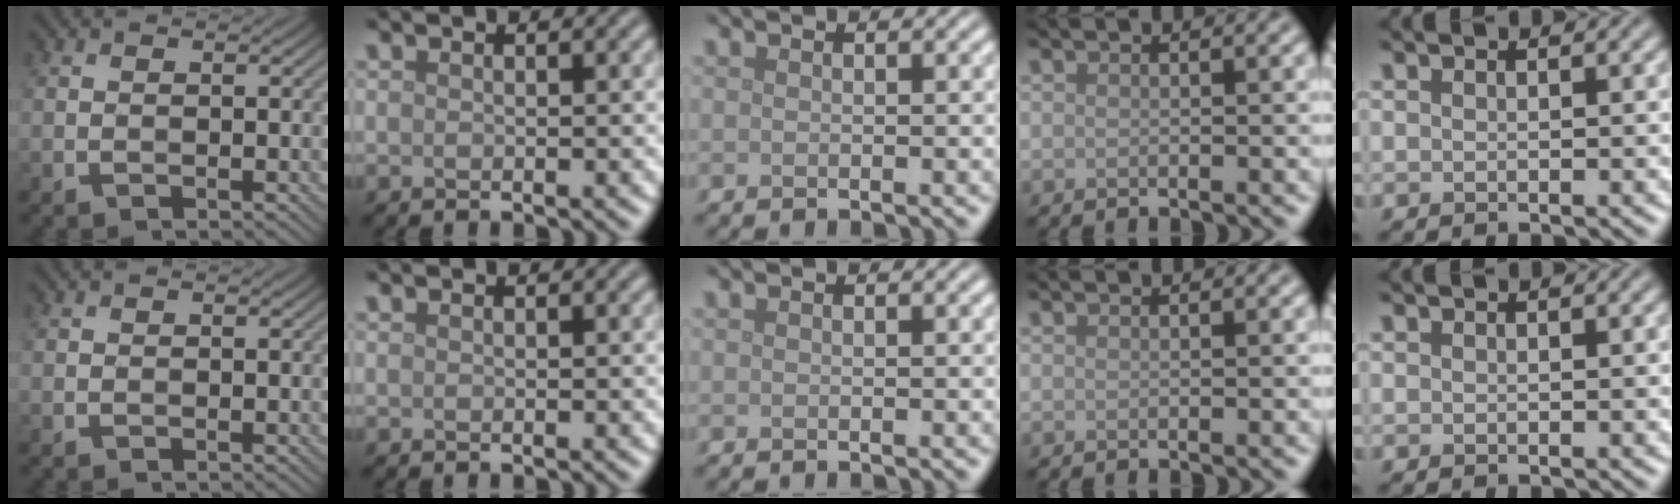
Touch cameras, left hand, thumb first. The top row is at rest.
{}